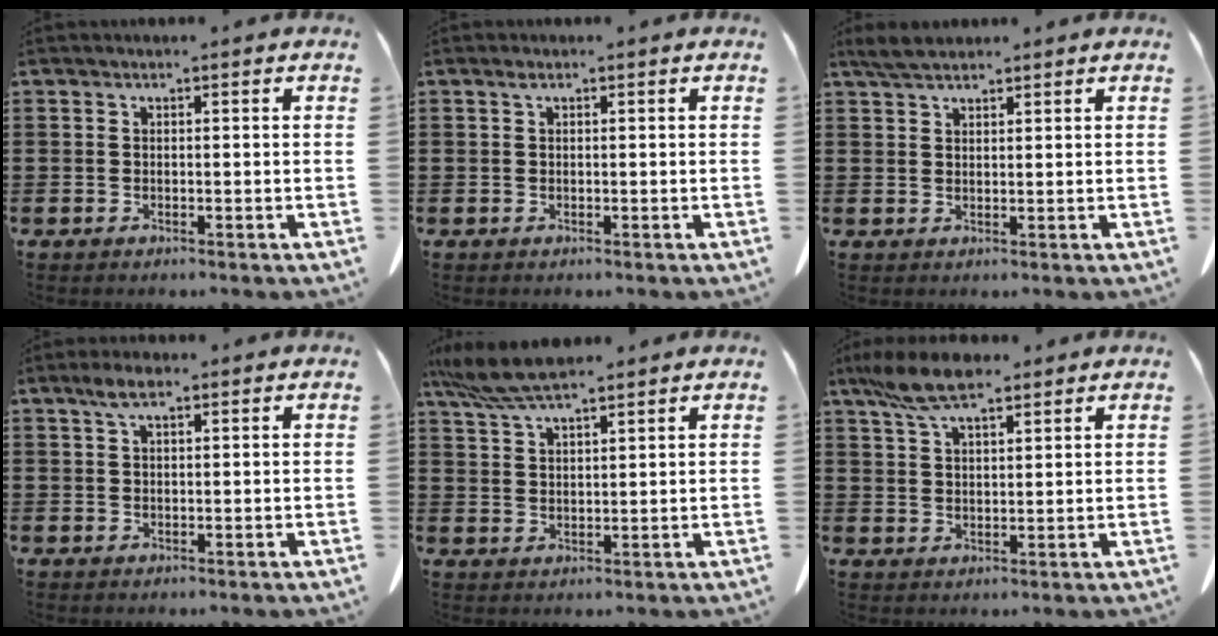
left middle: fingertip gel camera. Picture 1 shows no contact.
{"total": 0.6, "force": [0.3, 0.2, 0.5], "torque": [-0.012, 0.000, 0.007]}
{"total": 3.1, "force": [2.5, 0.8, 1.6], "torque": [-0.038, 0.001, 0.049]}
{"total": 3.2, "force": [1.8, 1.0, 2.5], "torque": [-0.054, 0.004, 0.032]}
{"total": 6.9, "force": [5.8, 1.1, 3.6], "torque": [-0.086, -0.013, 0.110]}
{"total": 8.1, "force": [6.0, 2.3, 4.9], "torque": [-0.110, -0.006, 0.113]}